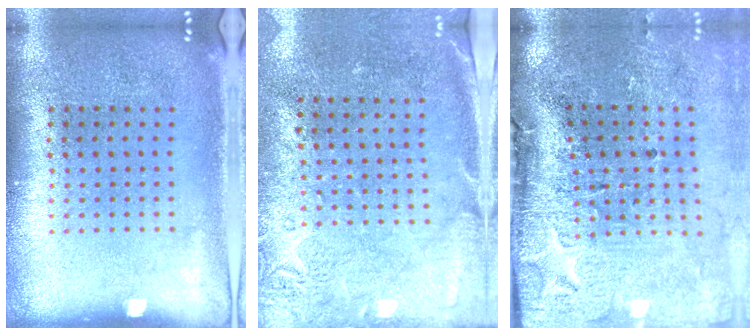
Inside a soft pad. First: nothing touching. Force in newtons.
{"total": 2.7, "press": 2.2, "slide": 1.7}
{"total": 4.8, "press": 3.8, "slide": 3.0}